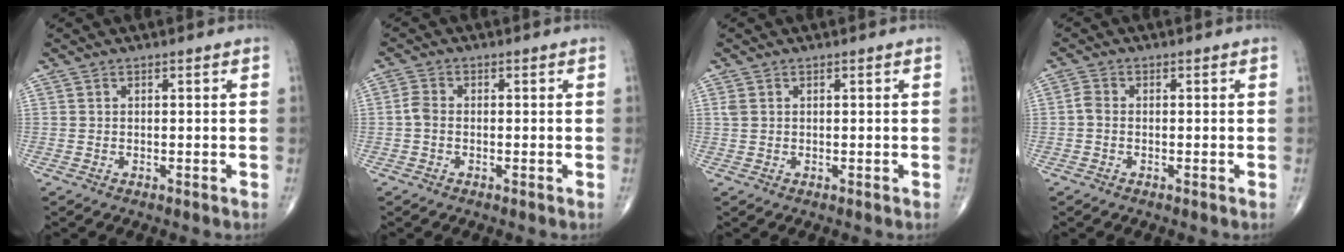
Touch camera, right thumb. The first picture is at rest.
{"total": 2.3, "force": [-0.5, 1.6, 1.6], "torque": [-0.030, 0.005, -0.016]}
{"total": 1.1, "force": [0.3, 0.8, 0.7], "torque": [-0.018, 0.006, 0.011]}
{"total": 1.7, "force": [-0.4, 1.2, 1.2], "torque": [-0.021, 0.003, -0.013]}